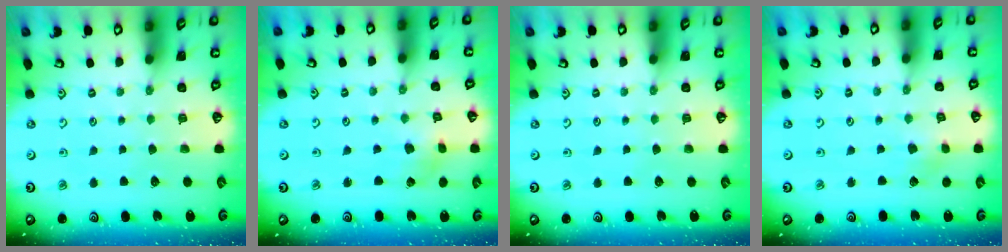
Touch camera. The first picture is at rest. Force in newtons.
{"total": 2.5, "press": 2.4, "slide": 0.5}
{"total": 0.0}
{"total": 2.8, "press": 2.7, "slide": 0.5}